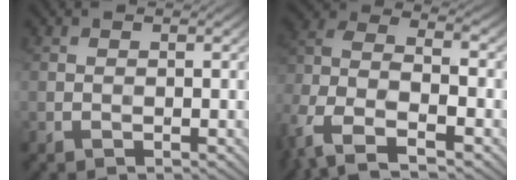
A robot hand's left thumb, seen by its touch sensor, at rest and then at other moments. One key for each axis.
{"total": 10.1, "fx": -5.8, "fy": 4.5, "fz": 6.9, "tx": -0.156, "ty": -0.010, "tz": -0.127}